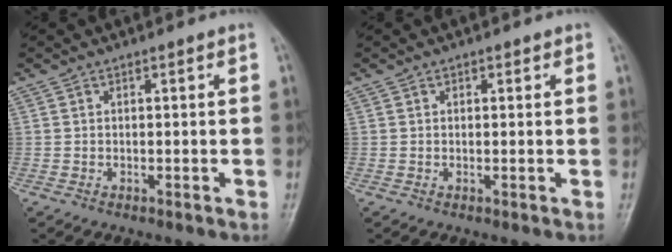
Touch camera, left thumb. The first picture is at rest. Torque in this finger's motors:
{"motor_torque": [-0.11, 0.00, -0.30, -0.28, 0.03]}